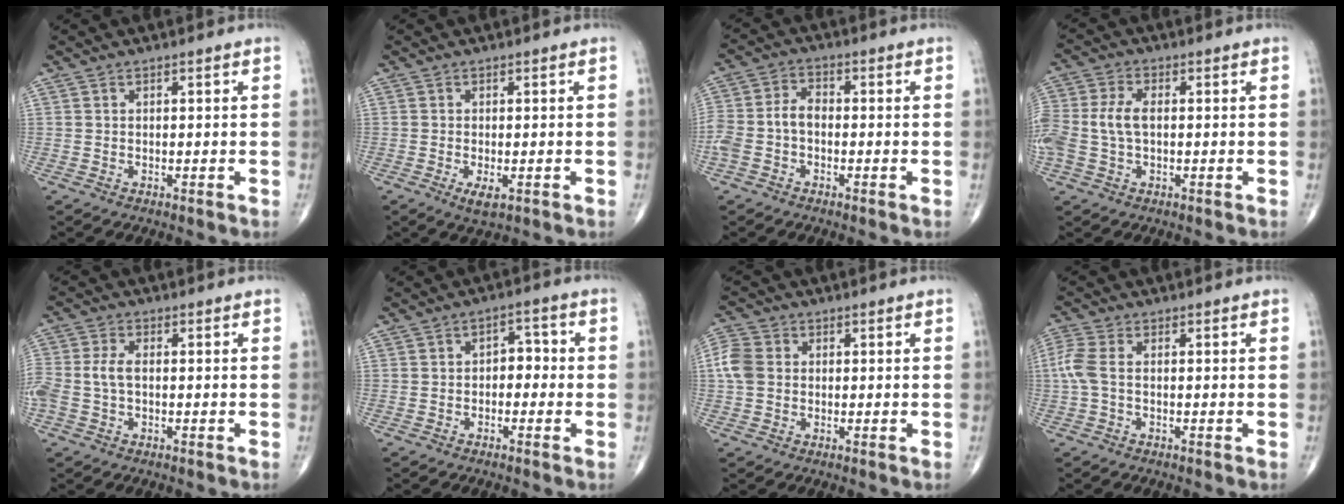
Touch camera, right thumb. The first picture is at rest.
{"total": 2.8, "force": [-1.1, 1.0, 2.4], "torque": [-0.043, -0.007, -0.017]}
{"total": 6.9, "force": [-1.6, 4.4, 5.1], "torque": [-0.113, 0.025, -0.038]}
{"total": 8.6, "force": [-0.1, 5.2, 6.9], "torque": [-0.176, 0.016, -0.002]}
{"total": 5.8, "force": [-0.5, 3.4, 4.6], "torque": [-0.125, 0.012, -0.011]}
{"total": 4.0, "force": [-0.5, 2.7, 2.9], "torque": [-0.016, 0.019, -0.018]}
{"total": 5.4, "force": [0.3, 4.4, 3.1], "torque": [-0.072, 0.011, 0.000]}
{"total": 4.3, "force": [-0.3, 2.1, 3.7], "torque": [-0.115, 0.006, -0.013]}